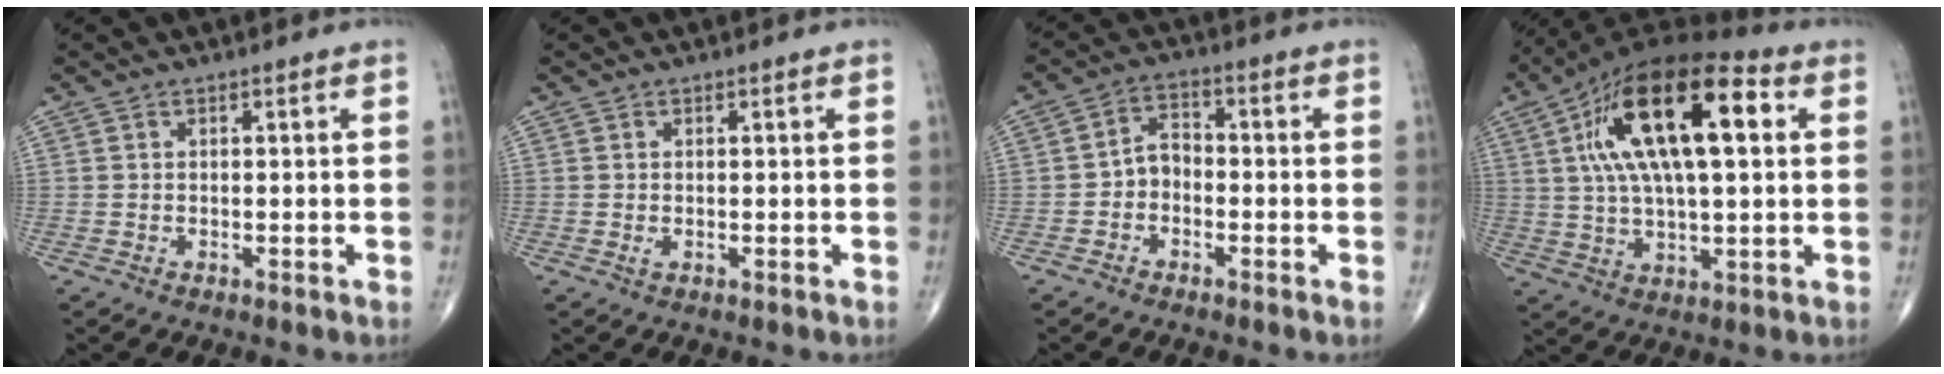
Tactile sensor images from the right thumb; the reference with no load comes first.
{"total": 0.7, "force": [-0.1, 0.3, 0.6], "torque": [-0.014, -0.001, -0.001]}
{"total": 4.3, "force": [-1.4, 3.2, 2.6], "torque": [-0.030, 0.024, -0.037]}
{"total": 22.1, "force": [5.8, 9.0, 19.4], "torque": [-0.340, 0.018, 0.091]}